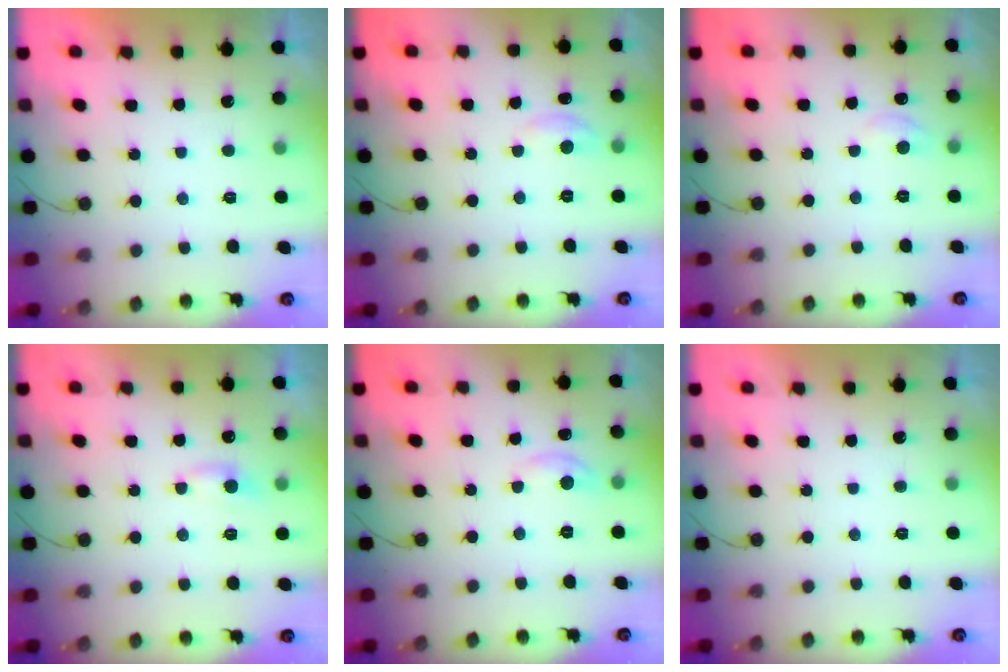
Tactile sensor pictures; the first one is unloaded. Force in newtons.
{"total": 3.1, "press": 3.0, "slide": 0.4}
{"total": 5.6, "press": 5.5, "slide": 0.7}
{"total": 4.3, "press": 4.2, "slide": 0.7}
{"total": 5.3, "press": 5.2, "slide": 0.7}
{"total": 0.0}